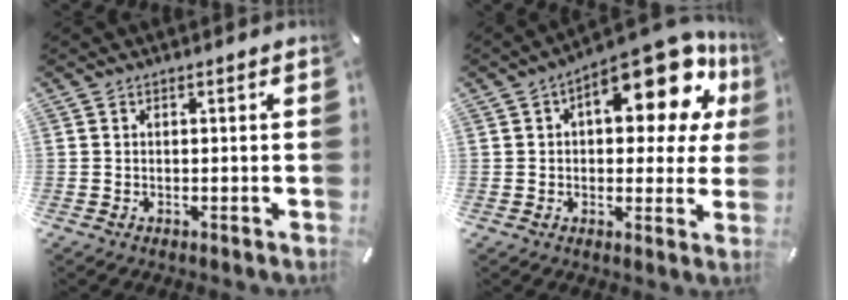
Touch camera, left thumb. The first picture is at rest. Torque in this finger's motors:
{"motor_torque": [1.73, 1.69, 0.57, -0.09, 0.20]}